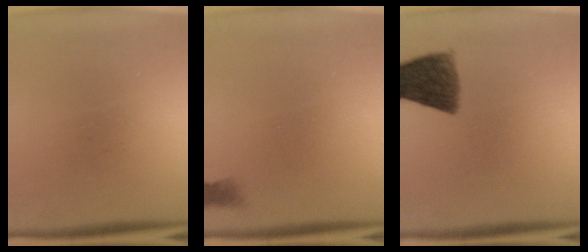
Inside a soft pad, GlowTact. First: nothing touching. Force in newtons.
{"total": 1.1}
{"total": 9.1}